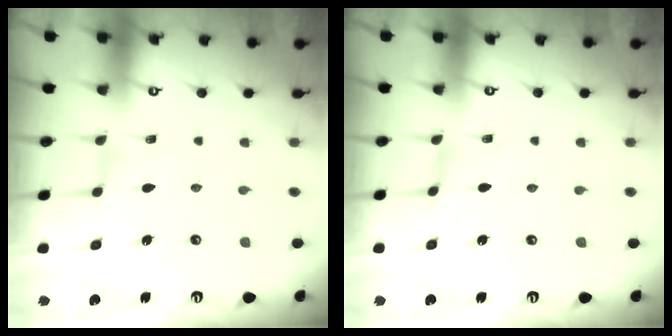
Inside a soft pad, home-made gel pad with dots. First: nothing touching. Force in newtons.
{"total": 1.2, "press": 1.2, "slide": 0.1}